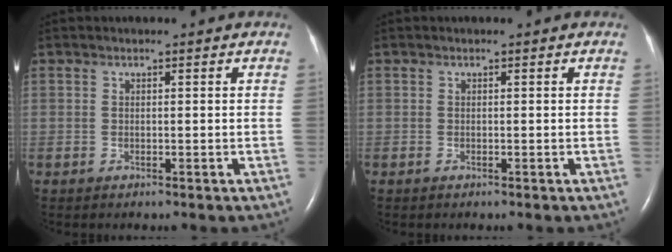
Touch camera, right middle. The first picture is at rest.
{"total": 0.0}